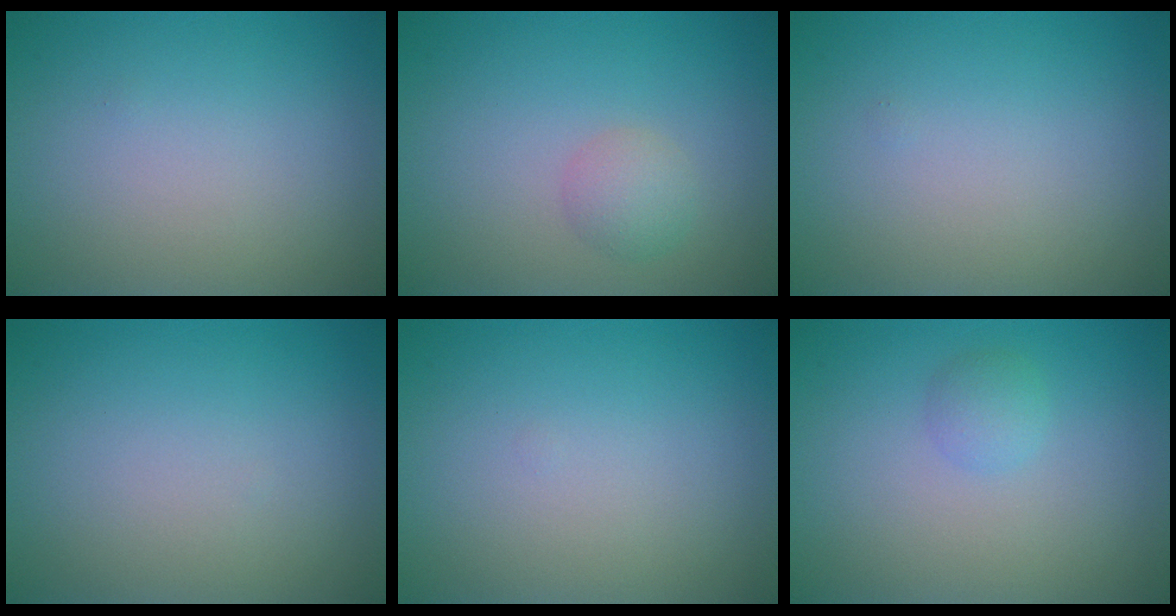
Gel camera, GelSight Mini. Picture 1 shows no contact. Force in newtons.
{"total": 1.8, "press": 1.8, "slide": 0.0}
{"total": 0.0}
{"total": 0.0}
{"total": 0.0}
{"total": 1.3, "press": 1.3, "slide": 0.0}